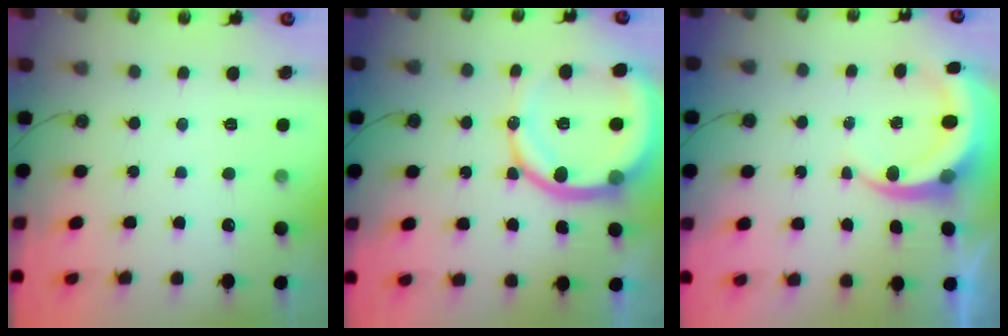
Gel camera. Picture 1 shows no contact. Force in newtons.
{"total": 16.8, "press": 16.6, "slide": 2.4}
{"total": 5.9, "press": 5.9, "slide": 0.3}